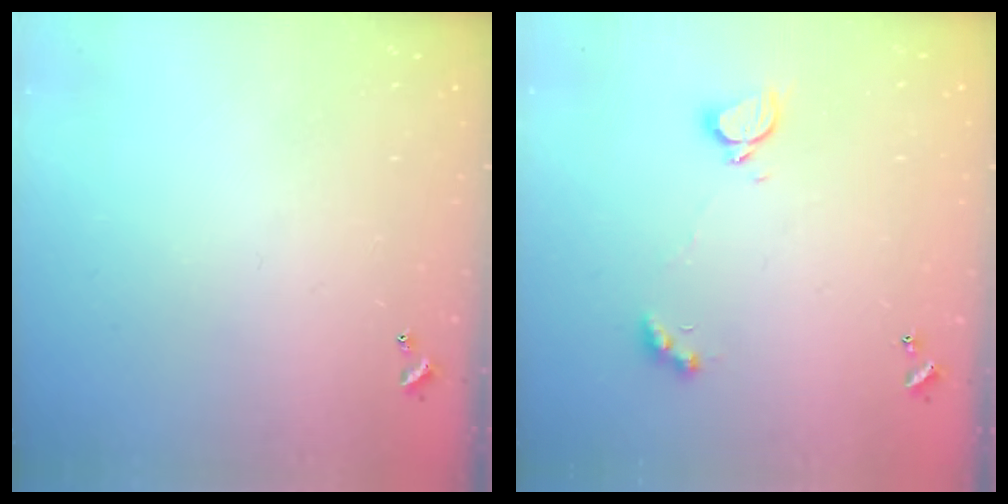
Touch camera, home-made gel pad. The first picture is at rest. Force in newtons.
{"total": 2.5, "press": 2.4, "slide": 0.5}